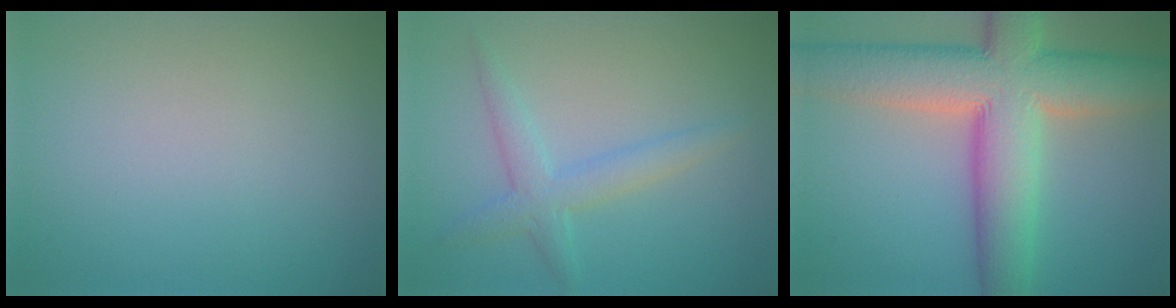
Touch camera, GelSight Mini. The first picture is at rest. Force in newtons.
{"total": 2.7, "press": 2.7, "slide": 0.0}
{"total": 11.8, "press": 11.8, "slide": 0.8}